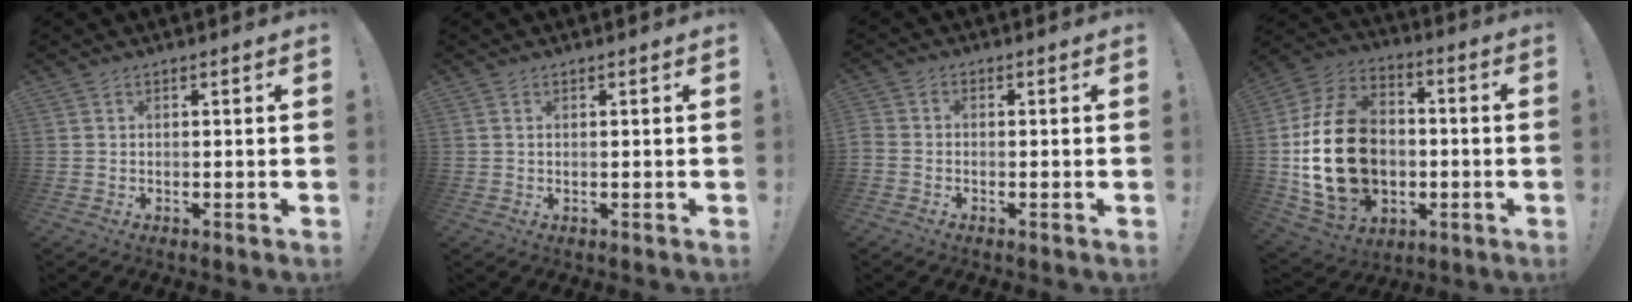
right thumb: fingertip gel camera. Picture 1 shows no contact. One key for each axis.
{"total": 0.5, "fx": 0.2, "fy": -0.1, "fz": 0.5, "tx": -0.002, "ty": -0.003, "tz": 0.001}
{"total": 1.7, "fx": -1.2, "fy": 0.9, "fz": 0.8, "tx": -0.016, "ty": 0.007, "tz": -0.021}
{"total": 23.9, "fx": -2.2, "fy": 17.6, "fz": 15.9, "tx": -0.299, "ty": 0.024, "tz": -0.020}